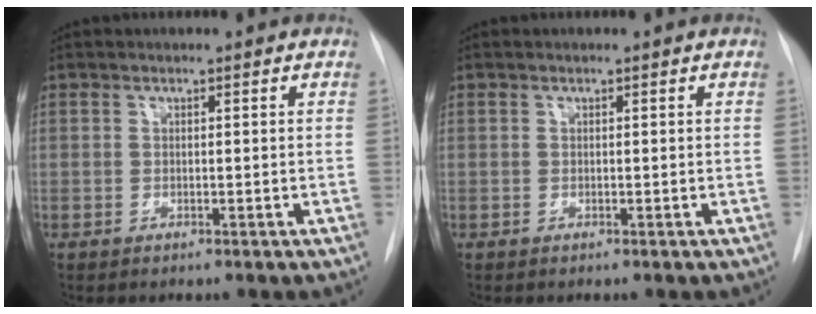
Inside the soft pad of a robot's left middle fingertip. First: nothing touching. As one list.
[{"total": 0.0}]